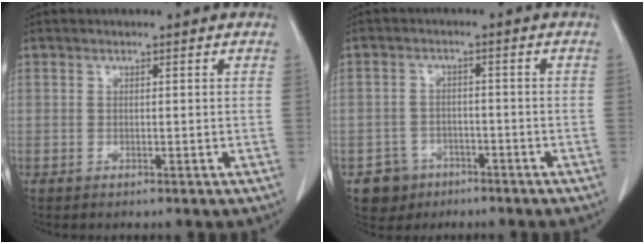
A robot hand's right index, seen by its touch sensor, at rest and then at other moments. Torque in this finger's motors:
{"motor_torque": [-0.81, -0.05, -0.73, -0.17]}